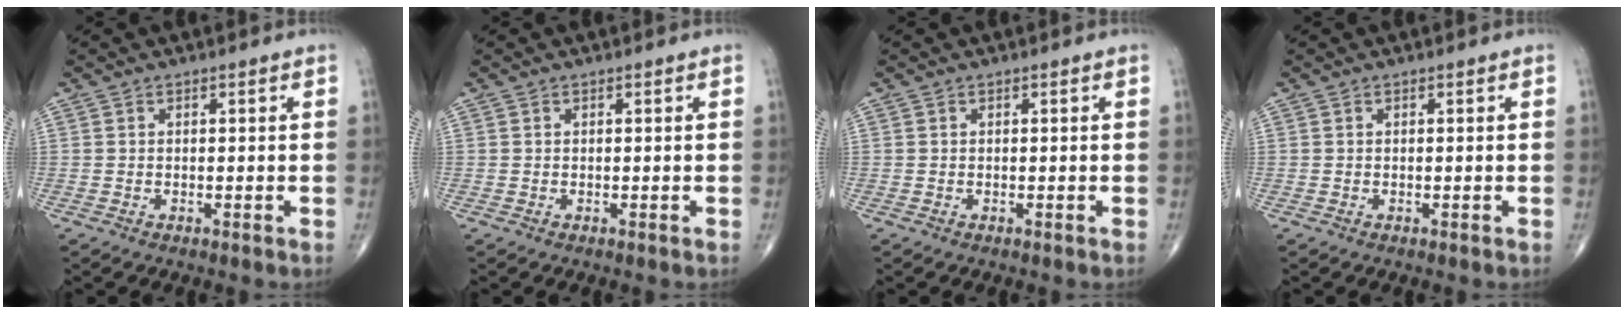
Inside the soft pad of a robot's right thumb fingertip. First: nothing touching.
{"total": 0.0}
{"total": 0.0}
{"total": 0.0}